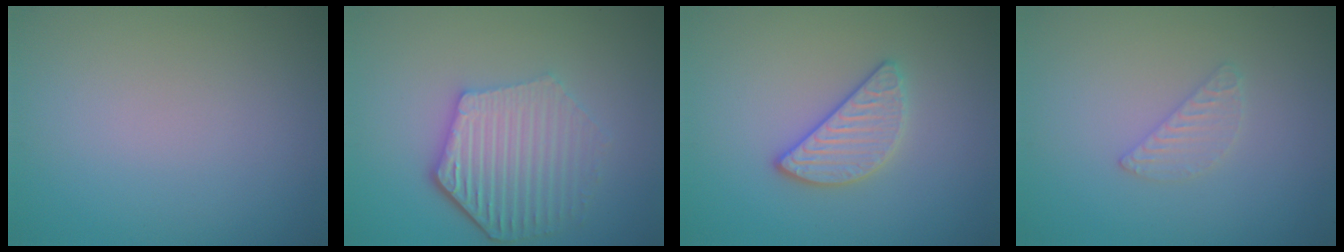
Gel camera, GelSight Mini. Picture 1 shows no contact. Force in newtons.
{"total": 5.9, "press": 4.4, "slide": 3.9}
{"total": 3.0, "press": 2.8, "slide": 1.1}
{"total": 1.5, "press": 1.5, "slide": 0.2}